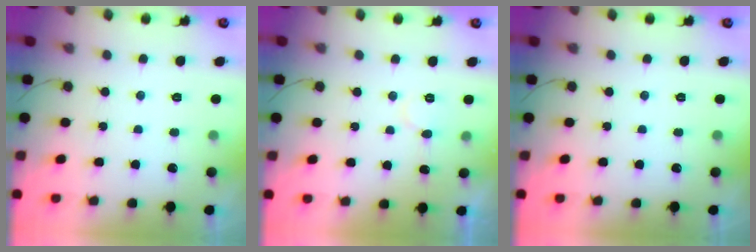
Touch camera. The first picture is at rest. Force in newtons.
{"total": 5.7, "press": 5.6, "slide": 0.5}
{"total": 0.0}